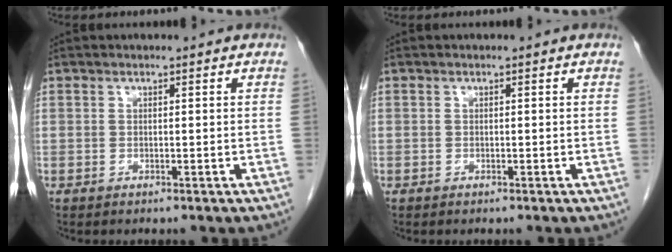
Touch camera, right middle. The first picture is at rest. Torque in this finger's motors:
{"motor_torque": [0.67, -0.63, 0.04, -0.03]}